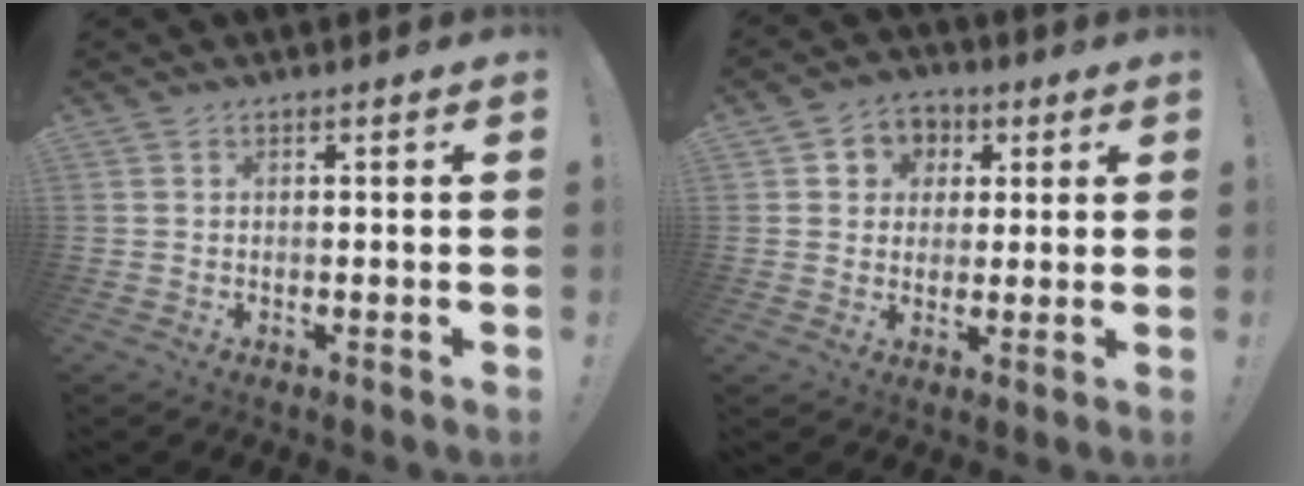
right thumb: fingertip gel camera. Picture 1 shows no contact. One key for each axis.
{"total": 6.8, "fx": 0.9, "fy": 6.5, "fz": 1.7, "tx": -0.013, "ty": -0.001, "tz": 0.019}